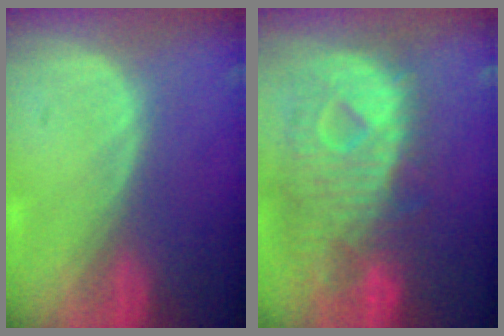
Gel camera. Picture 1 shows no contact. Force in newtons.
{"total": 12.4, "press": 10.7, "slide": 6.3}